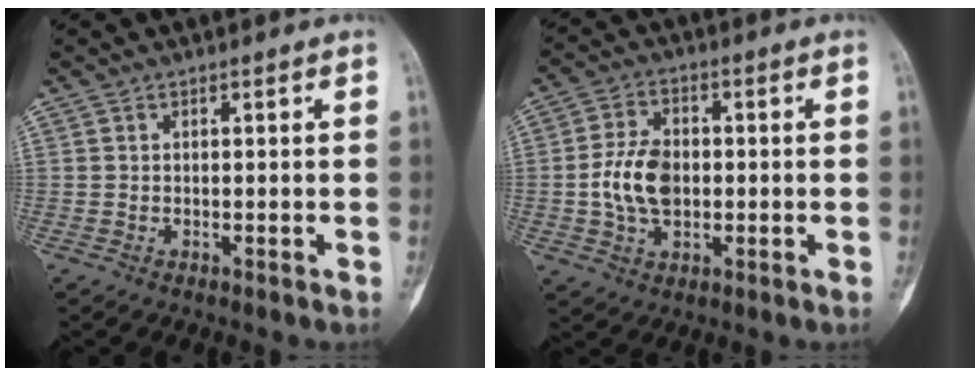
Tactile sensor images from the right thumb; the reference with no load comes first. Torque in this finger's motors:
{"motor_torque": [0.04, 0.03, 0.15, -0.10, 0.07]}